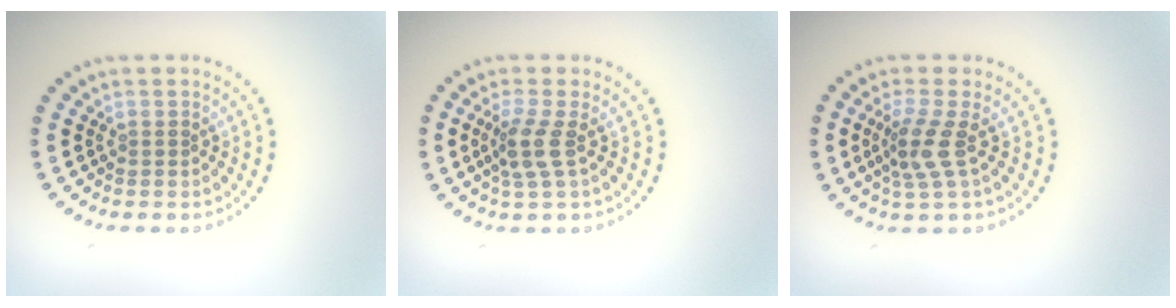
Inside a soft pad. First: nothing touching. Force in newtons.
{"total": 2.6, "press": 2.0, "slide": 1.7}
{"total": 2.9, "press": 2.1, "slide": 1.9}